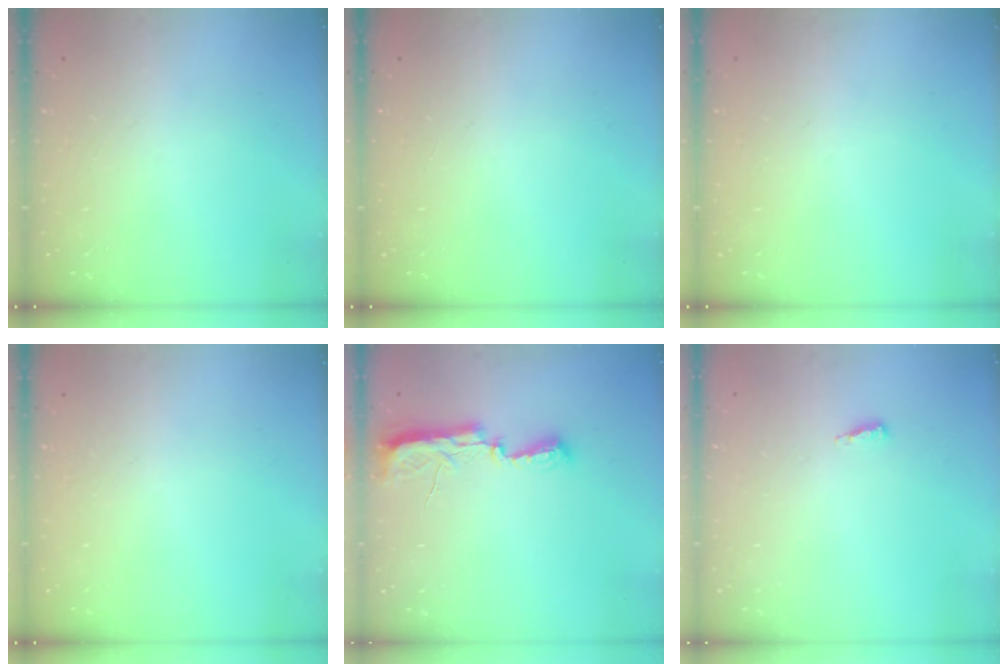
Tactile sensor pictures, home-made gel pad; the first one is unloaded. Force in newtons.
{"total": 0.0}
{"total": 0.0}
{"total": 0.0}
{"total": 9.8, "press": 8.9, "slide": 4.2}
{"total": 7.7, "press": 4.9, "slide": 5.9}